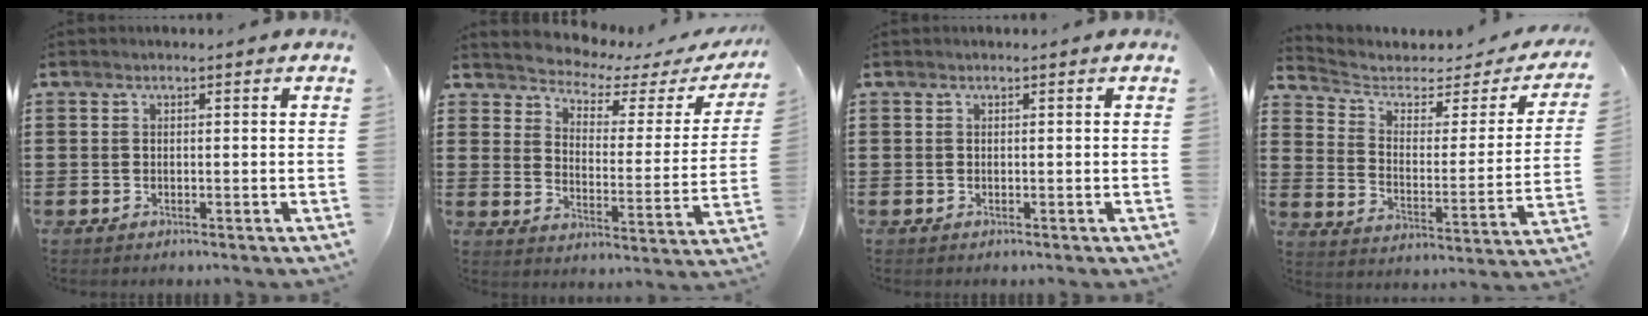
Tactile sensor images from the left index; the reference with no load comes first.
{"total": 3.1, "force": [2.9, 0.9, 0.7], "torque": [-0.038, -0.025, 0.039]}
{"total": 0.0}
{"total": 3.7, "force": [2.6, 2.1, 1.6], "torque": [-0.053, -0.015, 0.039]}